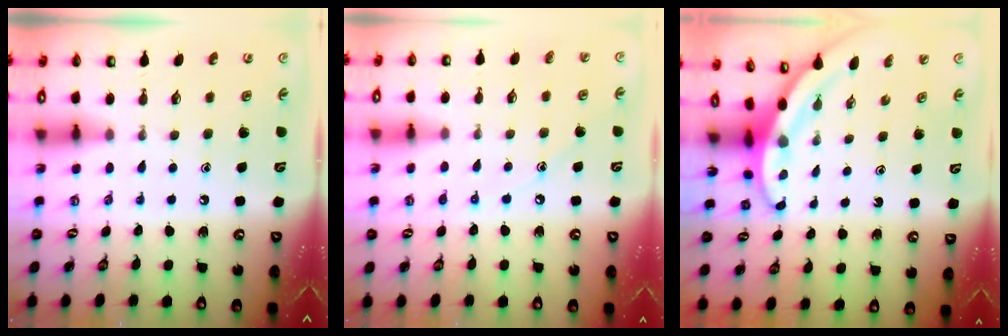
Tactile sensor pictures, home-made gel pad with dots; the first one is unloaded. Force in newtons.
{"total": 4.7, "press": 4.7, "slide": 0.6}
{"total": 3.7, "press": 3.7, "slide": 0.1}